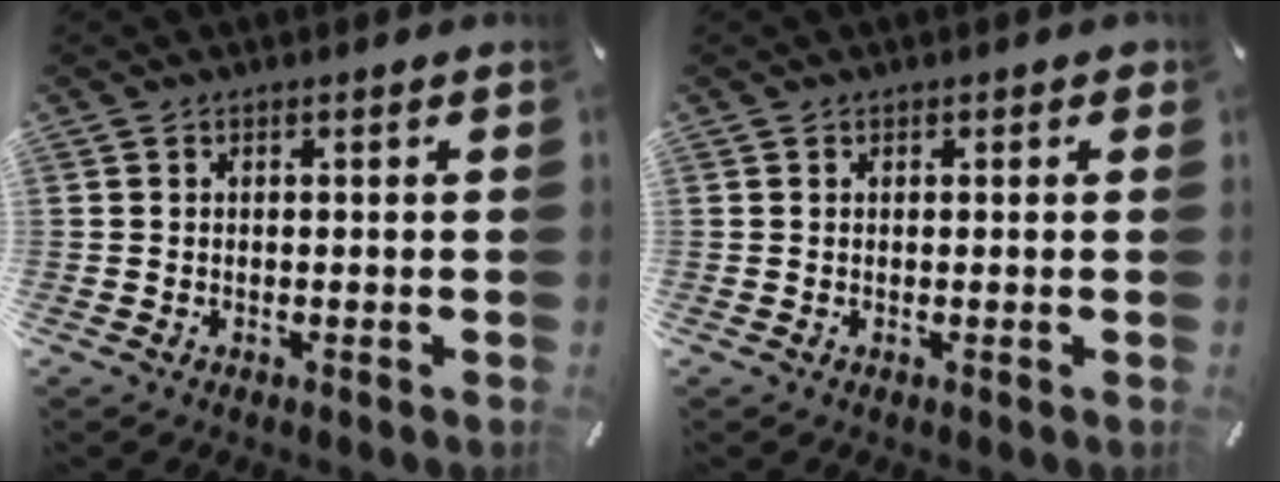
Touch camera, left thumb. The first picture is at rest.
{"total": 0.6, "force": [0.3, 0.5, 0.1], "torque": [0.007, 0.000, 0.003]}